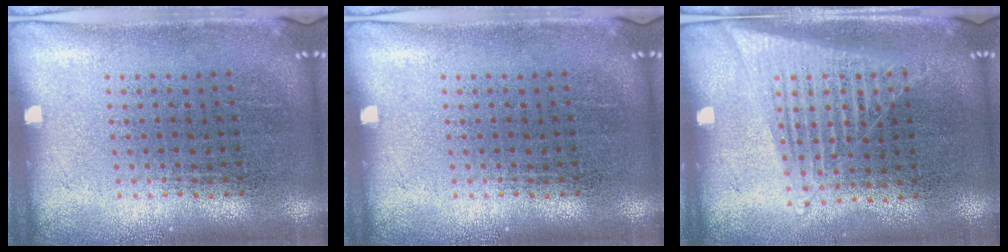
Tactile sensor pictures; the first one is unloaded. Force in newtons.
{"total": 0.0}
{"total": 1.4, "press": 1.3, "slide": 0.6}